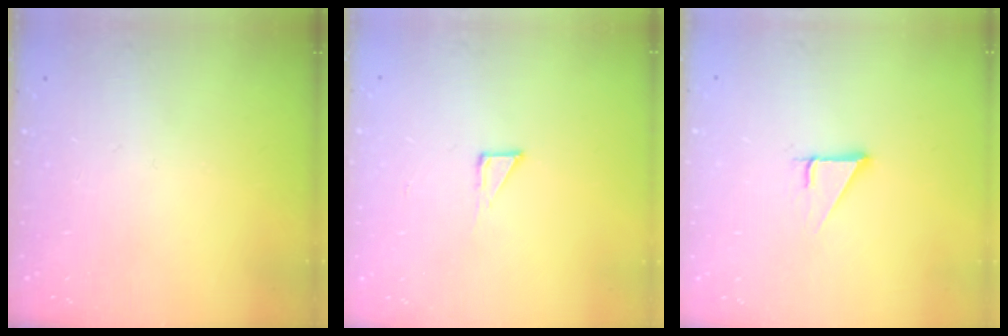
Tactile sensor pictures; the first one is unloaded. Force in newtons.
{"total": 2.8, "press": 2.8, "slide": 0.2}
{"total": 2.8, "press": 2.8, "slide": 0.0}